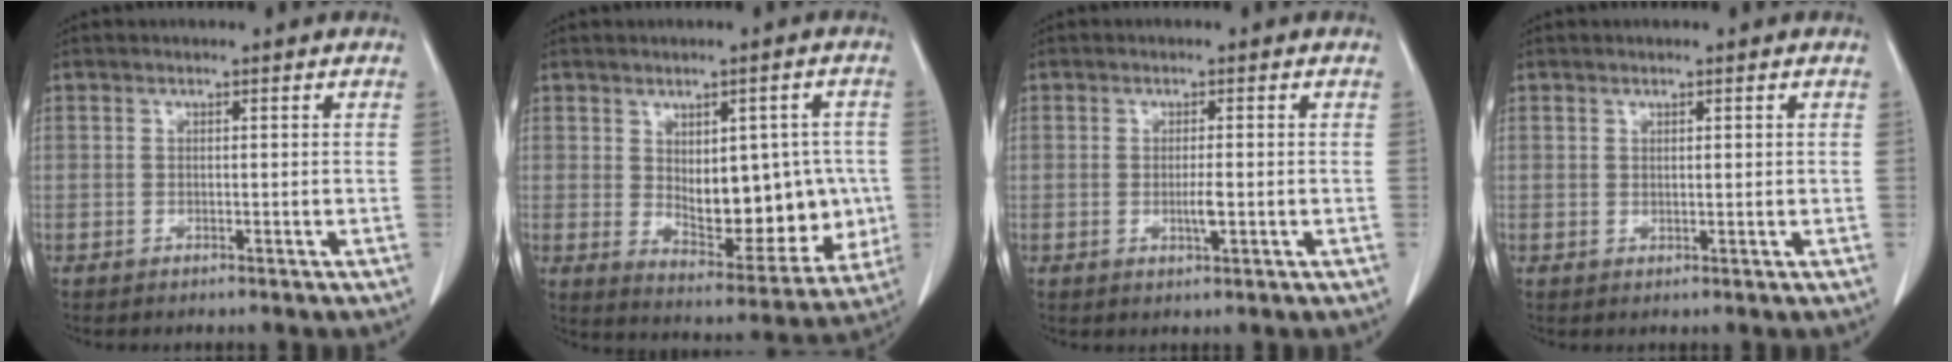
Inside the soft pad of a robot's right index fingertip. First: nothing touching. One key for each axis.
{"total": 14.5, "fx": 0.0, "fy": 7.5, "fz": 12.4, "tx": -0.173, "ty": 0.006, "tz": 0.025}
{"total": 2.5, "fx": -0.5, "fy": 0.4, "fz": 2.4, "tx": -0.048, "ty": -0.003, "tz": -0.007}
{"total": 0.8, "fx": 0.4, "fy": 0.3, "fz": 0.7, "tx": -0.015, "ty": -0.003, "tz": 0.006}